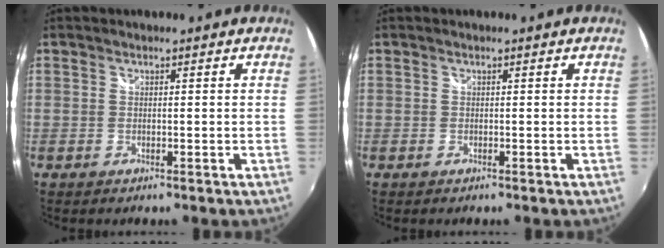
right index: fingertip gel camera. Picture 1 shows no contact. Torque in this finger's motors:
{"motor_torque": [0.15, 0.06, 0.01, 0.01]}